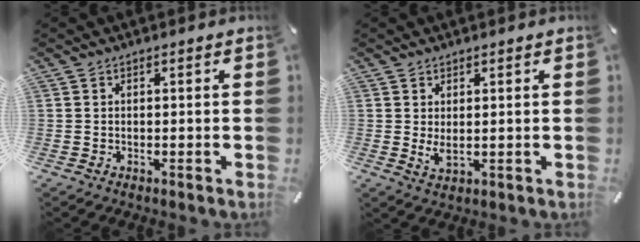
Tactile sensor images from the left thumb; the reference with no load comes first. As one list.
[{"total": 3.2, "force": [0.3, 1.5, 2.8], "torque": [-0.059, -0.007, 0.001]}]